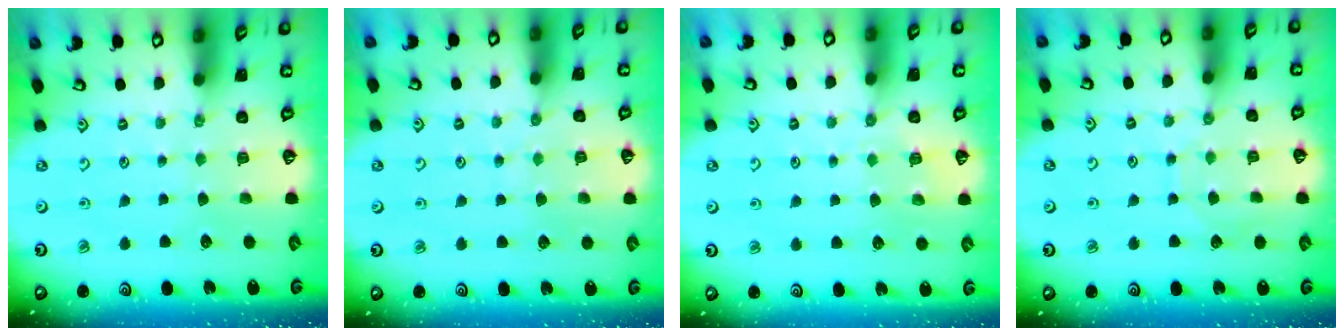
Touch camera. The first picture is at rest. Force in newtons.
{"total": 5.8, "press": 5.8, "slide": 0.8}
{"total": 5.1, "press": 5.1, "slide": 0.9}
{"total": 7.1, "press": 7.1, "slide": 0.4}